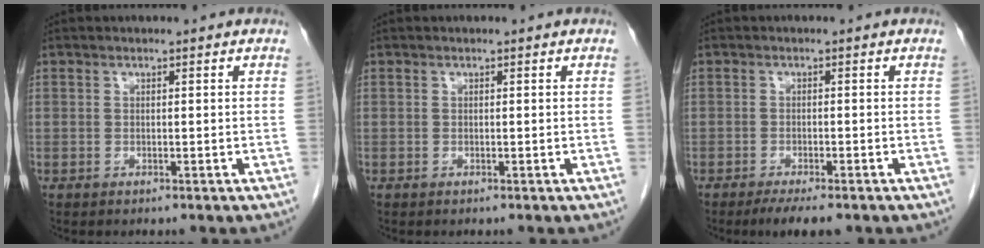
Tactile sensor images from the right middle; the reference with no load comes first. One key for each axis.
{"total": 0.0}
{"total": 4.8, "fx": -3.6, "fy": 1.0, "fz": 3.0, "tx": -0.044, "ty": -0.009, "tz": -0.052}